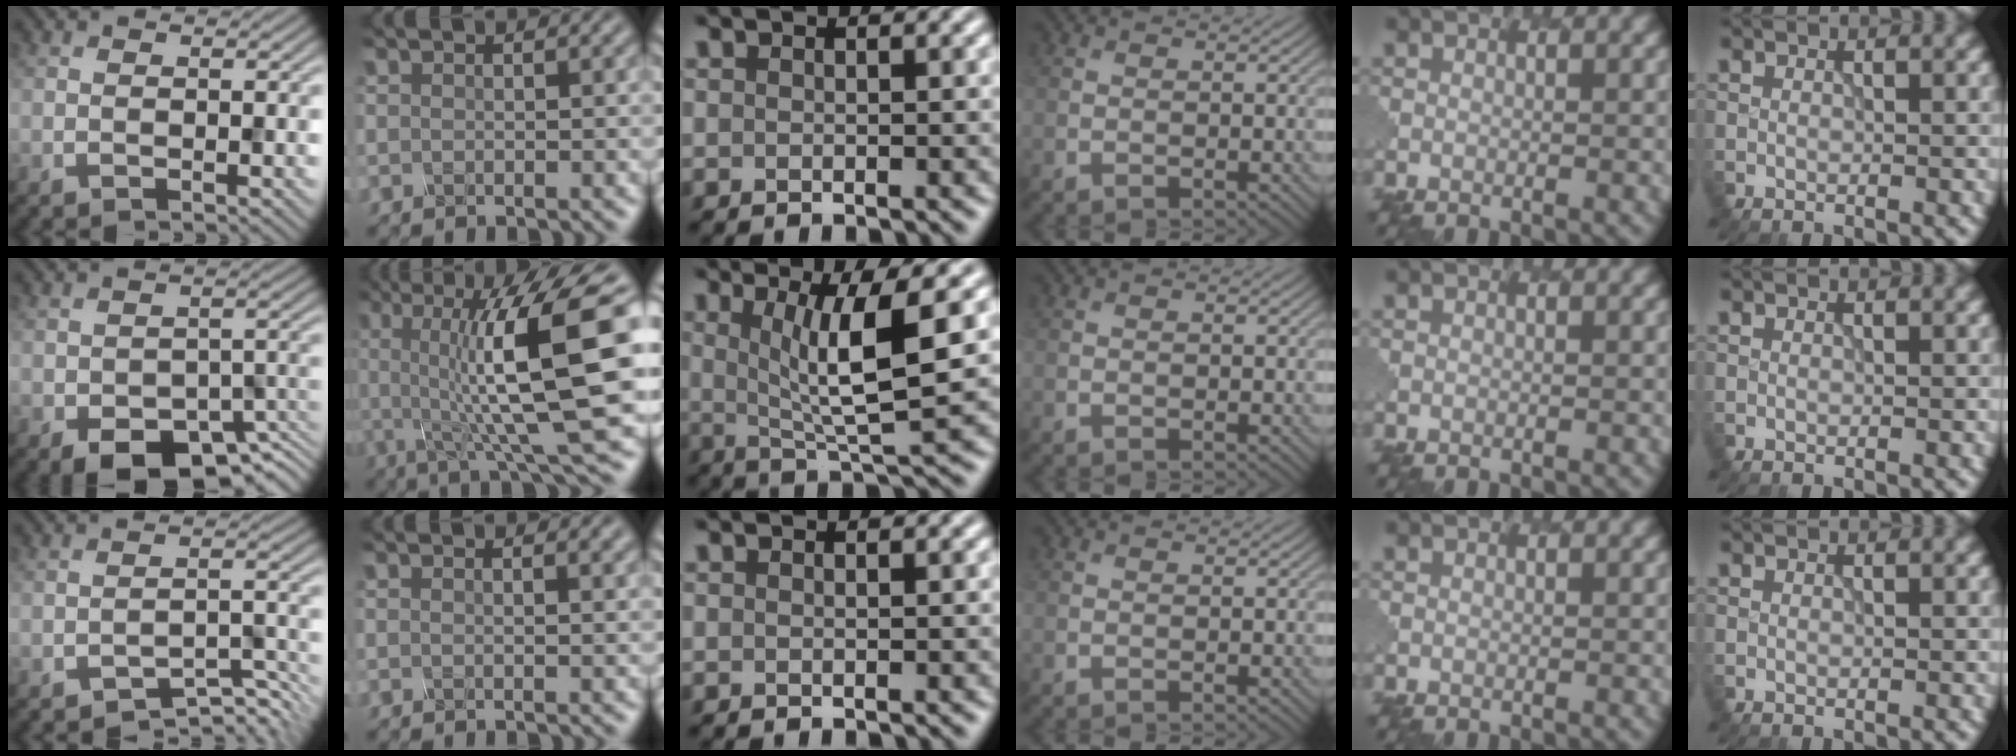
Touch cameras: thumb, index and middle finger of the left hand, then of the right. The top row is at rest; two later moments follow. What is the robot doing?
{"motion": "shake", "object": "salt shaker"}